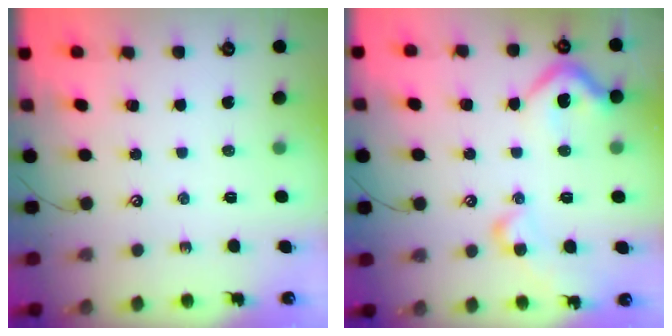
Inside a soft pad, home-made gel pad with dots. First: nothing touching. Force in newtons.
{"total": 12.1, "press": 12.0, "slide": 1.8}